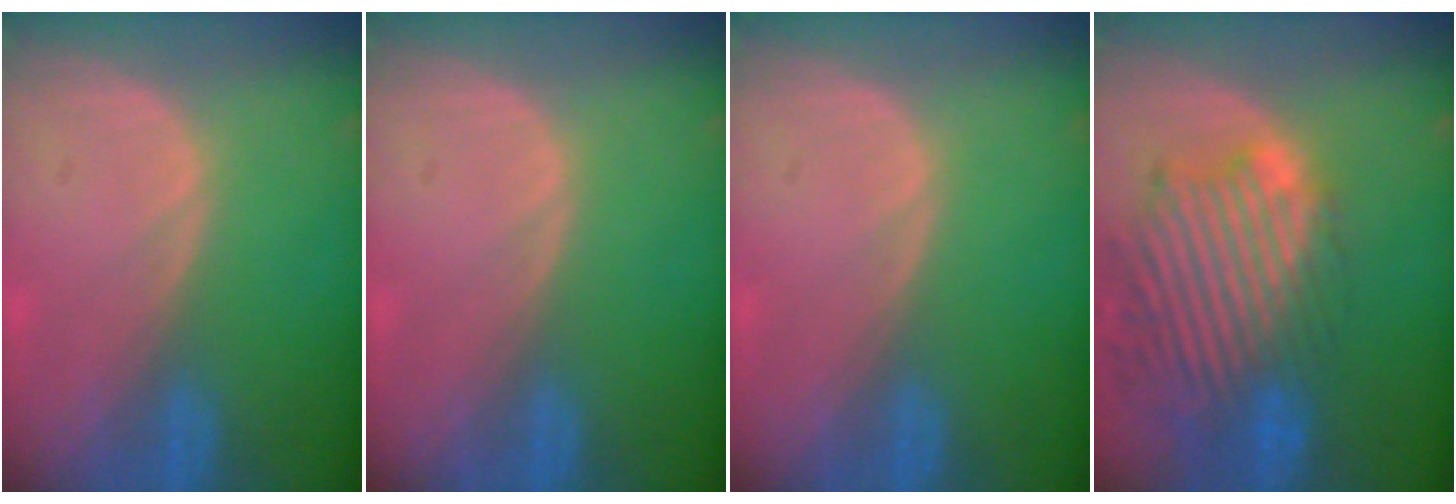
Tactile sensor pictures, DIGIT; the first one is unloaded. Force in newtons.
{"total": 0.0}
{"total": 0.0}
{"total": 13.7, "press": 11.7, "slide": 7.2}